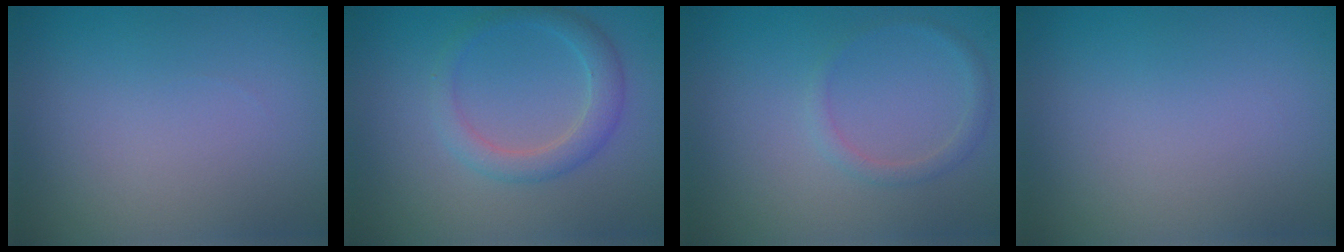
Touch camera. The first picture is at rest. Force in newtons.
{"total": 2.7, "press": 2.7, "slide": 0.1}
{"total": 1.3, "press": 1.3, "slide": 0.1}
{"total": 0.0}